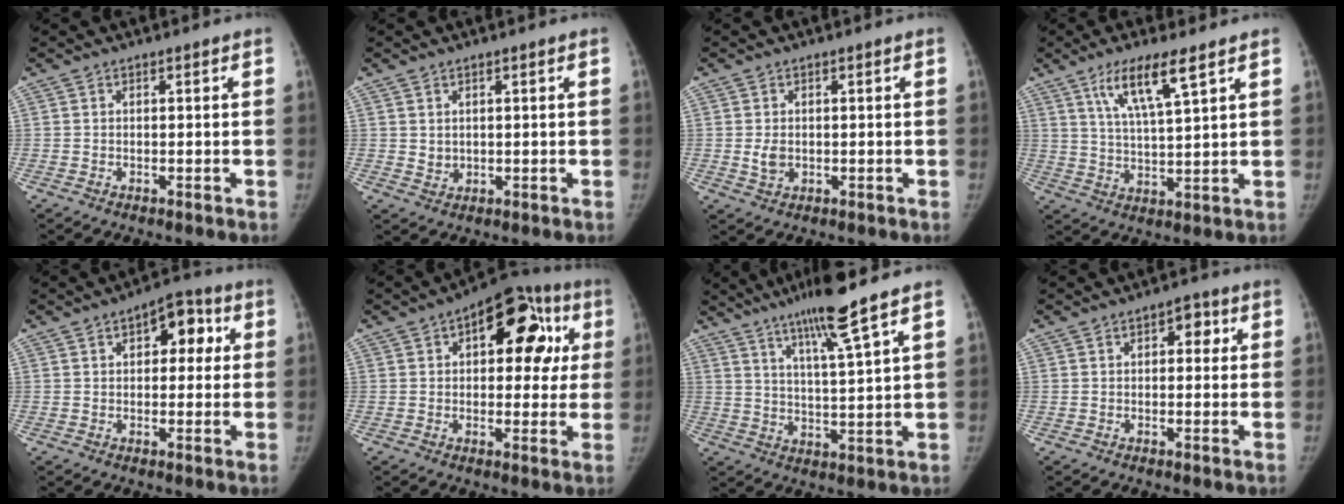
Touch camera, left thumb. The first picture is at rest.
{"total": 1.9, "force": [0.8, 1.5, 0.9], "torque": [-0.006, -0.008, 0.022]}
{"total": 2.5, "force": [0.0, 1.9, 1.6], "torque": [-0.022, -0.003, 0.004]}
{"total": 9.3, "force": [5.4, 1.4, 7.5], "torque": [-0.139, -0.024, 0.107]}
{"total": 8.5, "force": [2.6, 5.0, 6.4], "torque": [-0.042, 0.013, 0.025]}
{"total": 17.4, "force": [5.1, 9.7, 13.5], "torque": [-0.106, 0.021, 0.055]}
{"total": 10.9, "force": [7.3, -0.2, 8.1], "torque": [-0.138, -0.035, 0.130]}
{"total": 4.1, "force": [1.2, 2.5, 3.0], "torque": [-0.014, 0.005, 0.010]}